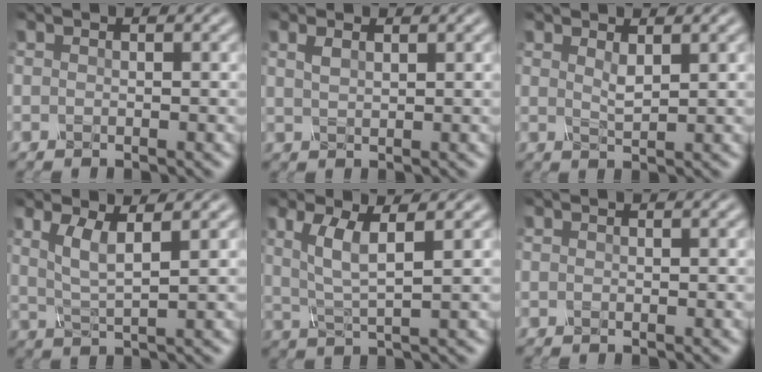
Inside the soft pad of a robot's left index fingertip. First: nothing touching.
{"total": 1.2, "force": [0.6, 0.5, 0.9], "torque": [-0.022, 0.002, 0.014]}
{"total": 1.2, "force": [0.7, 0.3, 1.0], "torque": [-0.023, -0.003, 0.014]}
{"total": 3.5, "force": [1.1, 0.8, 3.3], "torque": [-0.073, -0.006, 0.023]}
{"total": 4.2, "force": [1.0, 1.0, 3.9], "torque": [-0.085, -0.005, 0.024]}
{"total": 0.0}